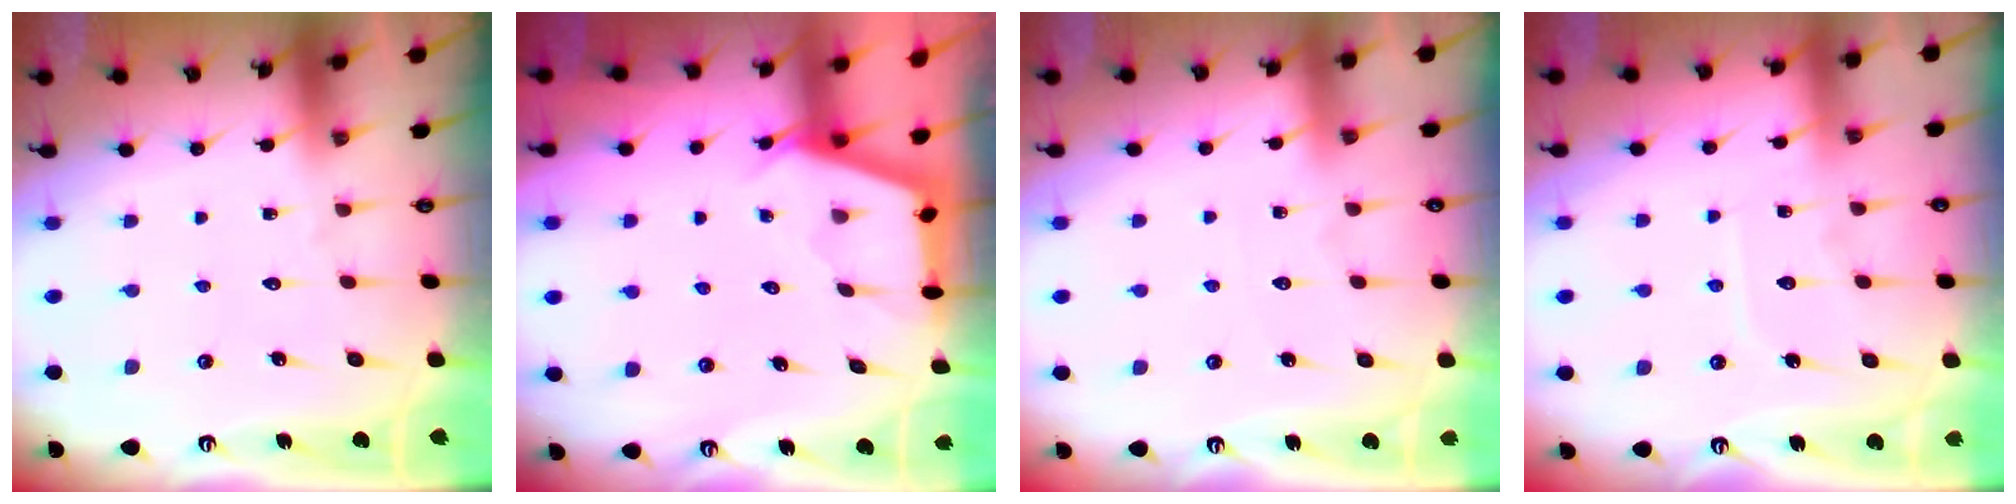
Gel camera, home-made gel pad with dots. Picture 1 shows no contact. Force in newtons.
{"total": 2.6, "press": 2.6, "slide": 0.3}
{"total": 2.4, "press": 2.4, "slide": 0.4}
{"total": 5.4, "press": 5.4, "slide": 0.6}